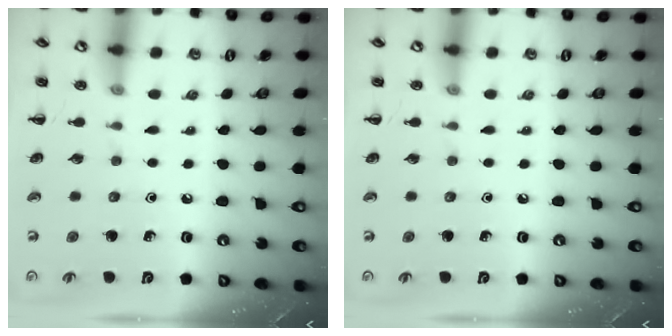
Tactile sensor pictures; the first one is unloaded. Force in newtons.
{"total": 0.0}